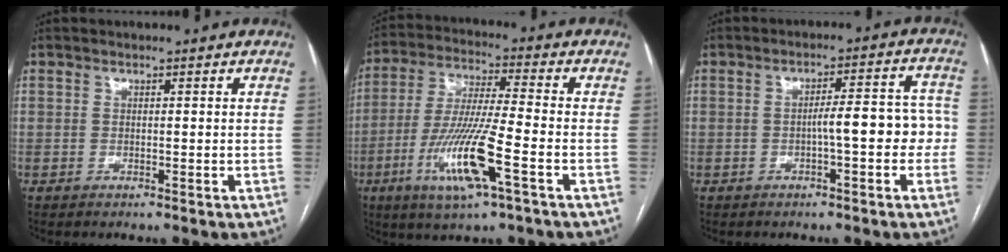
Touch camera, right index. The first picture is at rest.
{"total": 13.8, "force": [-5.3, 0.8, 12.7], "torque": [-0.260, -0.018, -0.097]}
{"total": 6.9, "force": [-1.4, 1.8, 6.5], "torque": [-0.082, 0.036, -0.018]}